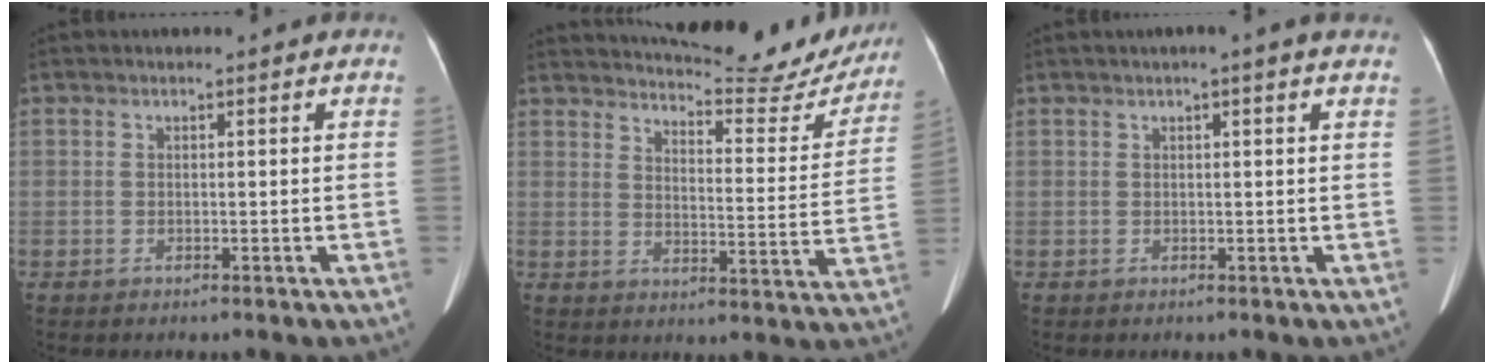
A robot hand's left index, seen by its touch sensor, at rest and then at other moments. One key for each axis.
{"total": 18.7, "fx": 17.8, "fy": 2.8, "fz": 5.2, "tx": -0.069, "ty": -0.056, "tz": 0.214}
{"total": 1.7, "fx": 0.9, "fy": -0.2, "fz": 1.4, "tx": -0.021, "ty": 0.012, "tz": 0.014}